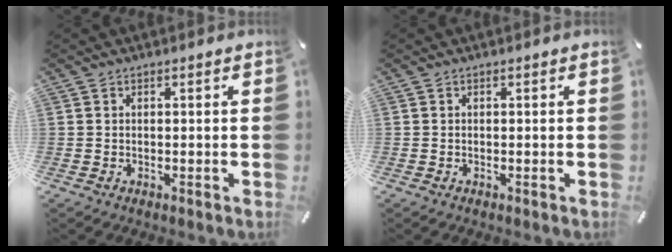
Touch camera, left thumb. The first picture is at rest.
{"total": 0.0}